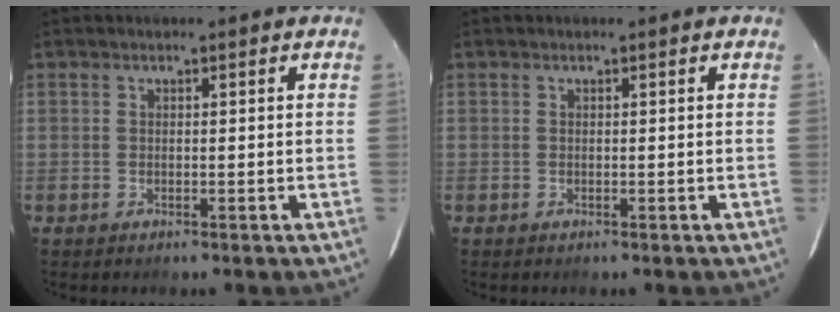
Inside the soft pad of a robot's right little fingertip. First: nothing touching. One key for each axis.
{"total": 0.0}